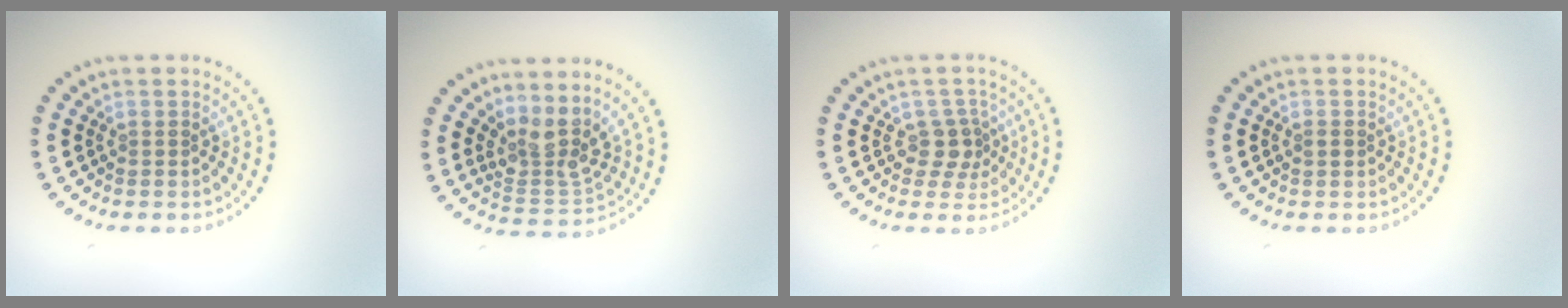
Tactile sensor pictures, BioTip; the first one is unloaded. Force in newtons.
{"total": 3.7, "press": 2.8, "slide": 2.4}
{"total": 2.3, "press": 1.9, "slide": 1.4}
{"total": 0.9, "press": 0.9, "slide": 0.1}